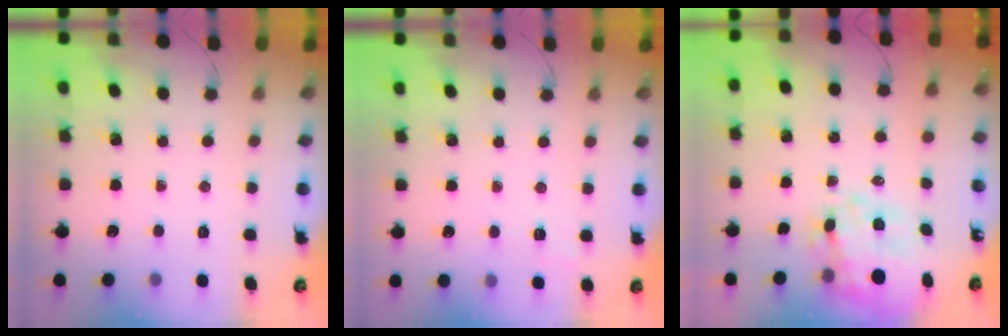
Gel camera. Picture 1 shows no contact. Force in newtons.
{"total": 1.9, "press": 0.9, "slide": 1.7}
{"total": 6.2, "press": 5.3, "slide": 3.2}